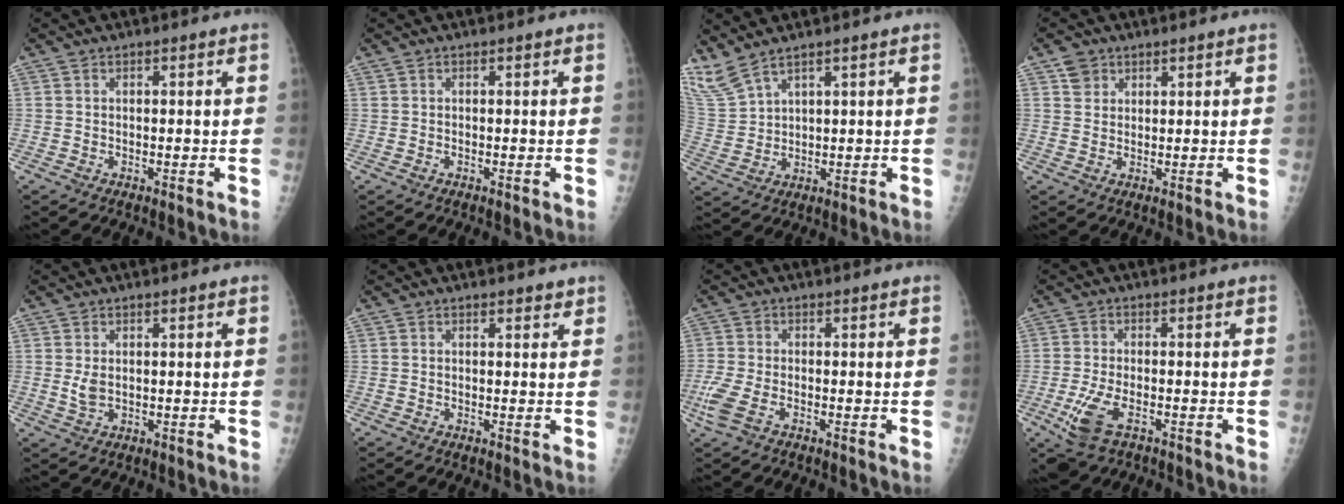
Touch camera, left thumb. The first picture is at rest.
{"total": 0.0}
{"total": 7.2, "force": [6.2, 1.6, 3.3], "torque": [-0.089, -0.019, 0.150]}
{"total": 2.6, "force": [1.8, 1.9, 0.3], "torque": [0.012, -0.007, 0.031]}
{"total": 2.3, "force": [0.3, 1.5, 1.8], "torque": [-0.033, -0.007, 0.009]}
{"total": 1.3, "force": [1.2, 0.5, 0.4], "torque": [0.004, -0.003, 0.012]}
{"total": 5.1, "force": [-2.4, 2.4, 3.8], "torque": [-0.110, -0.003, -0.049]}
{"total": 7.3, "force": [-3.5, 3.4, 5.4], "torque": [-0.118, 0.000, -0.057]}